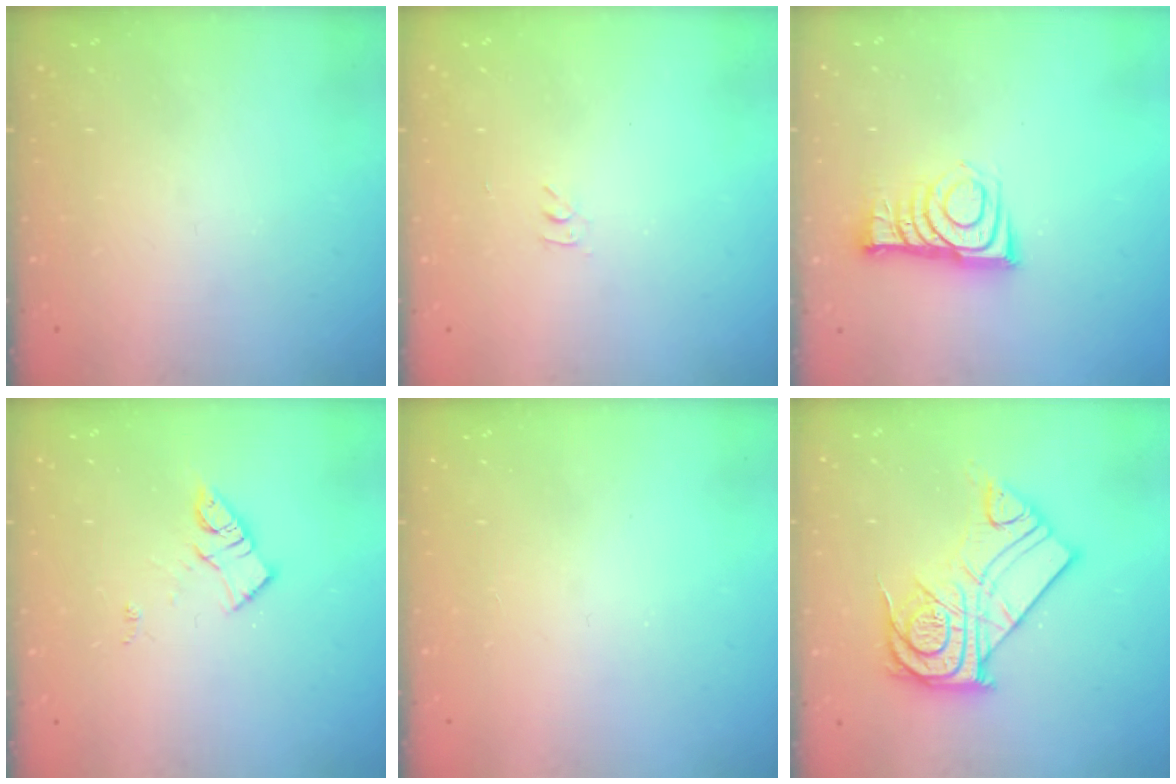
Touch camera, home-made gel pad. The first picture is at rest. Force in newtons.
{"total": 2.8, "press": 2.8, "slide": 0.4}
{"total": 9.5, "press": 9.5, "slide": 0.3}
{"total": 10.7, "press": 10.7, "slide": 0.7}
{"total": 2.8, "press": 2.8, "slide": 0.4}
{"total": 16.6, "press": 16.5, "slide": 1.4}